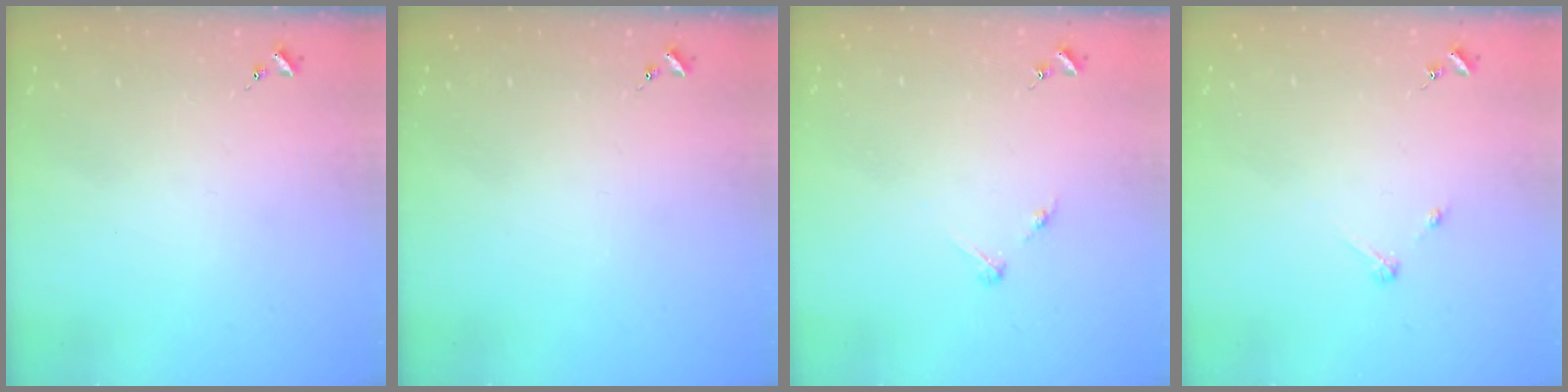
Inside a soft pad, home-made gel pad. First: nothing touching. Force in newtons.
{"total": 0.0}
{"total": 3.2, "press": 3.1, "slide": 0.4}
{"total": 2.7, "press": 2.7, "slide": 0.3}